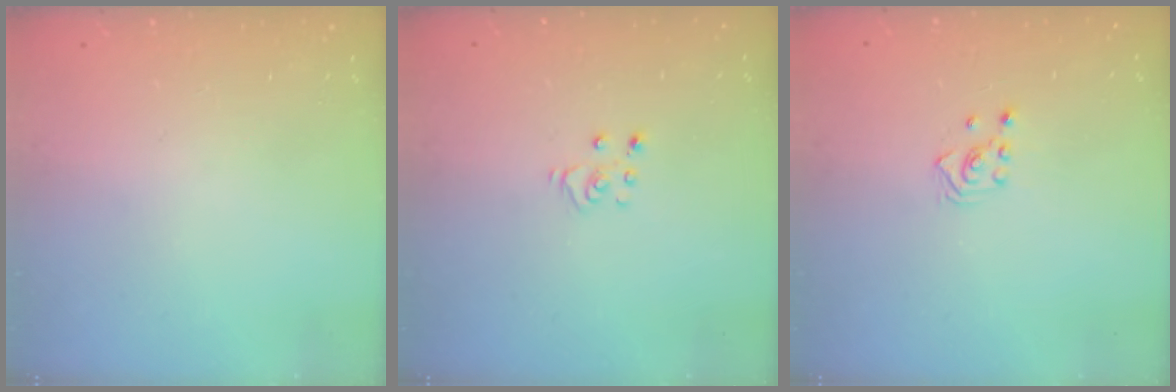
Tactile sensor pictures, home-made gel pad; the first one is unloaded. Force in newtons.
{"total": 3.6, "press": 3.6, "slide": 0.2}
{"total": 2.5, "press": 2.3, "slide": 1.0}